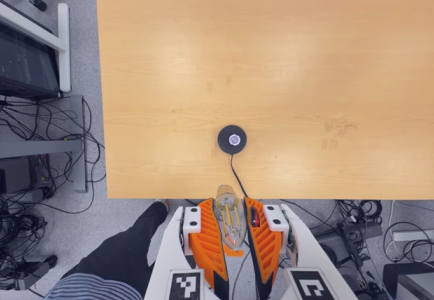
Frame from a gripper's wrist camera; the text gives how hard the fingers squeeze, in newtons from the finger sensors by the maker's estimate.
{"total": 20.7, "left": 24.8, "right": 16.5}